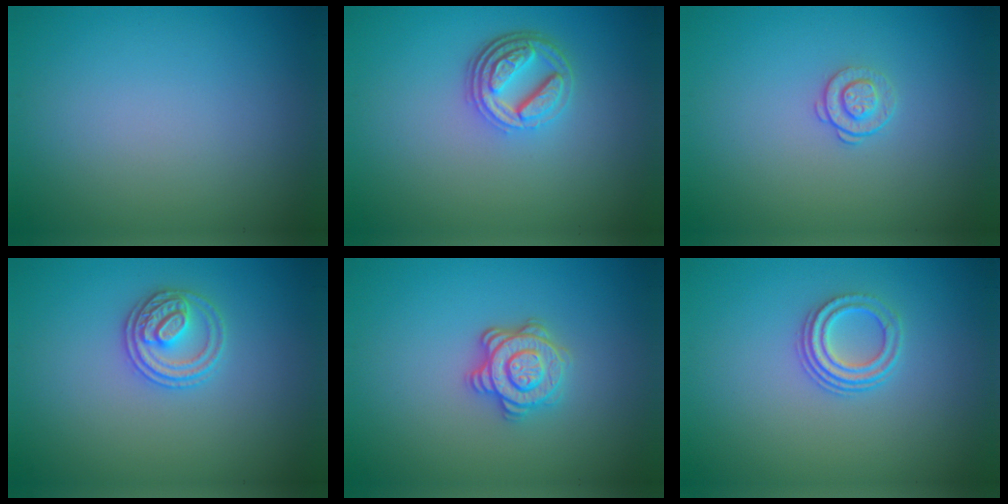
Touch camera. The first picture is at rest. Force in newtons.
{"total": 4.5, "press": 3.4, "slide": 3.0}
{"total": 1.4, "press": 0.9, "slide": 1.0}
{"total": 2.7, "press": 2.6, "slide": 0.5}
{"total": 3.6, "press": 3.1, "slide": 1.9}
{"total": 2.8, "press": 2.2, "slide": 1.8}